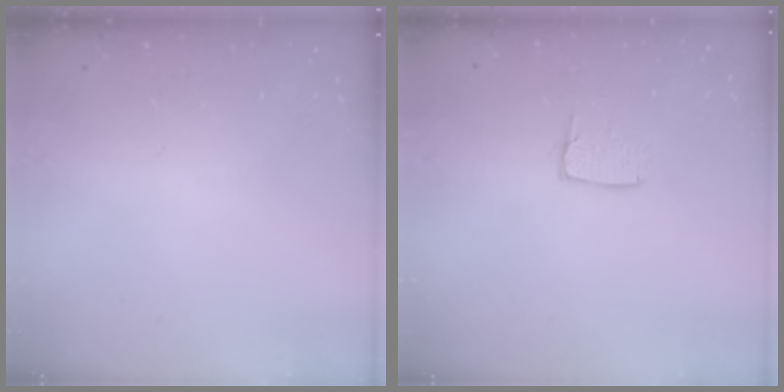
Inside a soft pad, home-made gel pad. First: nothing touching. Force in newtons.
{"total": 6.7, "press": 6.7, "slide": 0.5}